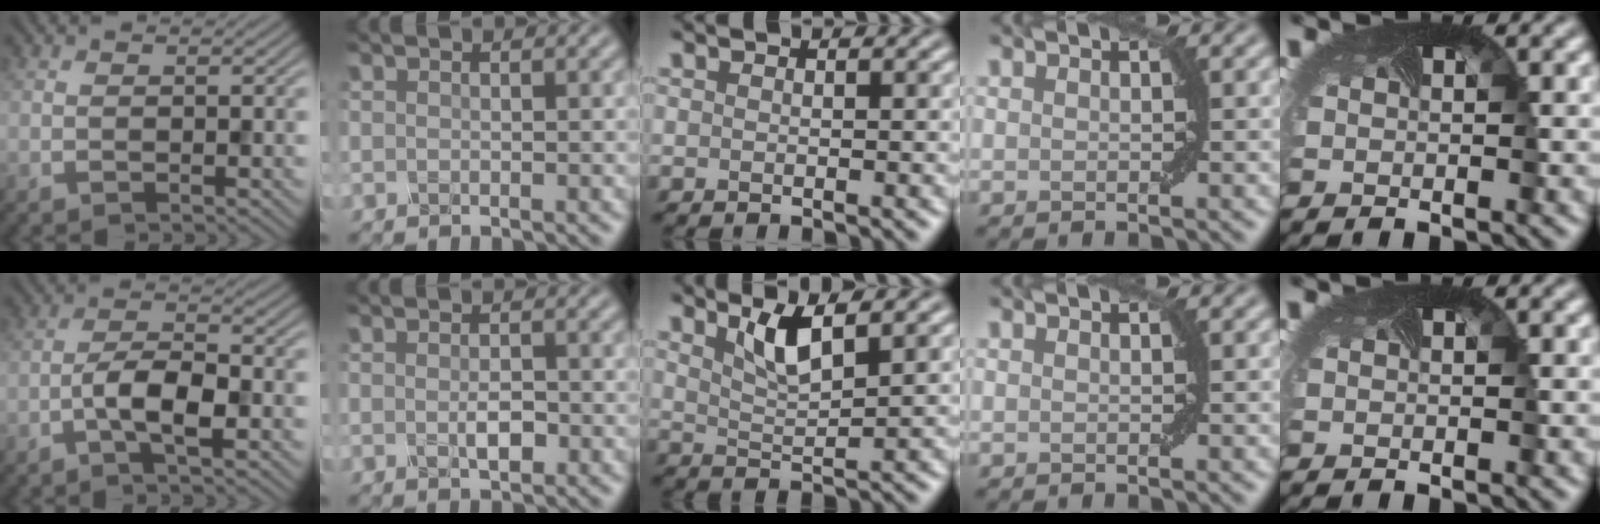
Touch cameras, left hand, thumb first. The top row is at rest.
{"thumb": {"total": 5.1, "force": [-2.1, 1.6, 4.4], "torque": [-0.087, 0.009, -0.048]}, "index": {"total": 1.7, "force": [-0.3, 0.8, 1.5], "torque": [-0.028, -0.002, -0.005]}, "middle": {"total": 3.2, "force": [2.0, 0.7, 2.4], "torque": [-0.043, -0.004, 0.040]}}